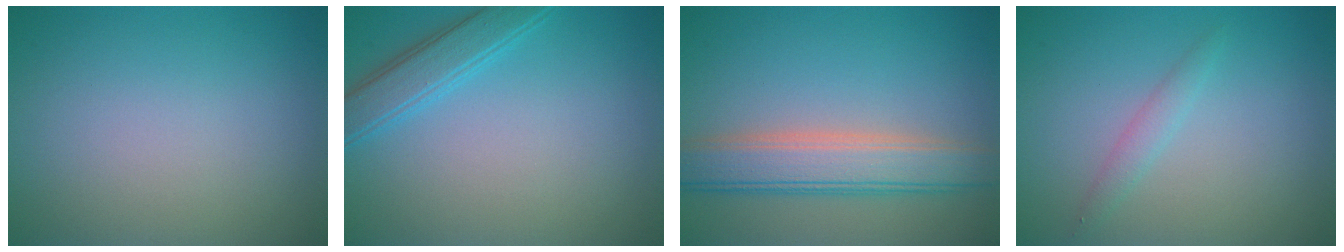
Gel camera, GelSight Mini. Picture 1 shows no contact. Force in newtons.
{"total": 3.1, "press": 3.1, "slide": 0.1}
{"total": 5.5, "press": 5.5, "slide": 0.0}
{"total": 1.3, "press": 1.3, "slide": 0.1}